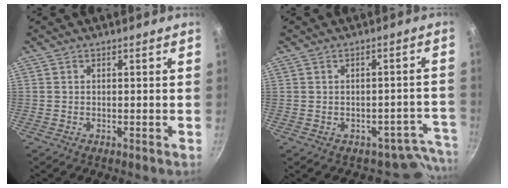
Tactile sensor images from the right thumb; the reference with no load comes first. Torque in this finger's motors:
{"motor_torque": [0.86, -0.05, 0.35, -0.48, 0.03]}